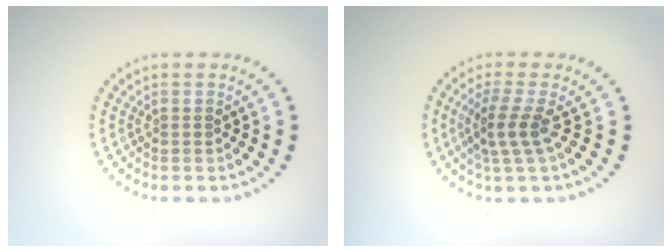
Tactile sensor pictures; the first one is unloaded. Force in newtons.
{"total": 2.5, "press": 1.9, "slide": 1.7}